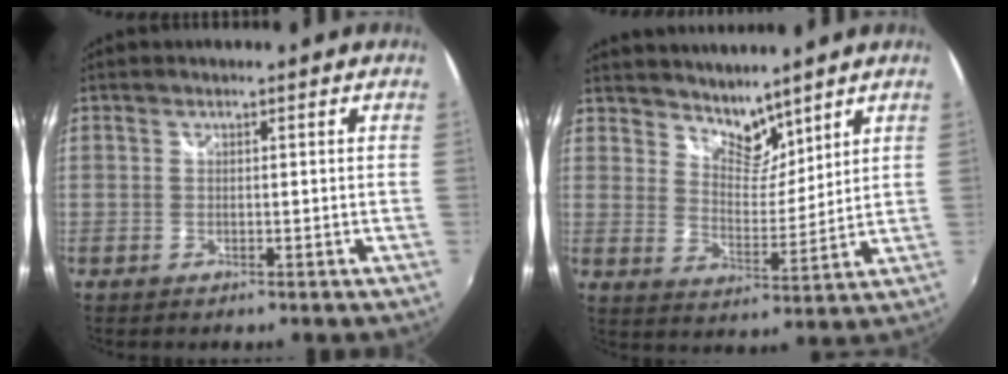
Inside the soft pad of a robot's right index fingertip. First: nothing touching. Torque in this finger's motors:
{"motor_torque": [-0.10, 0.50, -0.06, -0.01]}